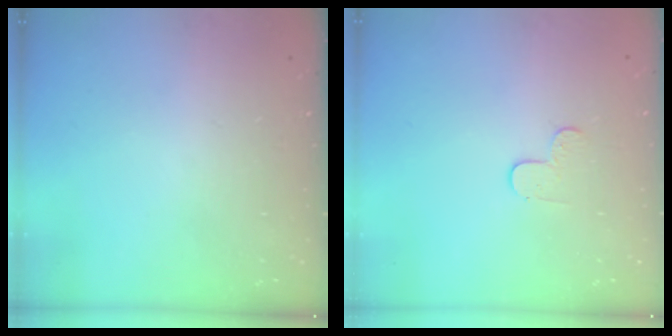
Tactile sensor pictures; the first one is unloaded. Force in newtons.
{"total": 3.7, "press": 3.7, "slide": 0.4}